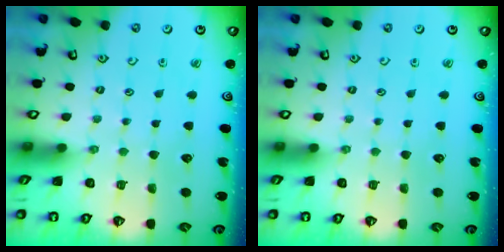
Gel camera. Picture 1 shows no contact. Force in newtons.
{"total": 0.0}